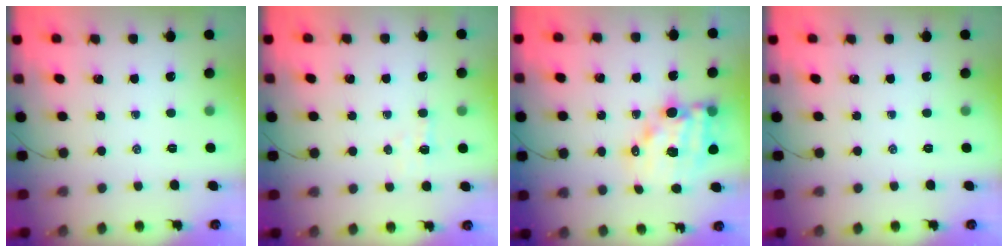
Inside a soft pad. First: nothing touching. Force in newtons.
{"total": 3.3, "press": 3.2, "slide": 0.9}
{"total": 13.3, "press": 12.8, "slide": 3.4}
{"total": 0.0}